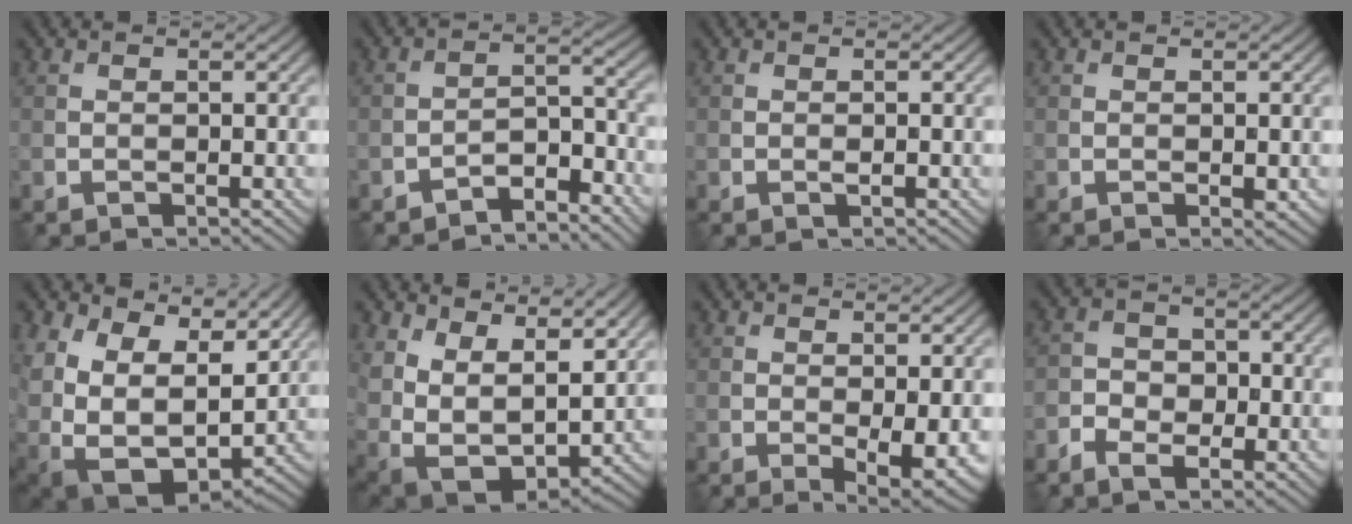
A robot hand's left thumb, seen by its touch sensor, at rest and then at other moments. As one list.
[{"total": 4.3, "force": [-3.5, 1.2, 2.1], "torque": [-0.032, 0.013, -0.067]}, {"total": 0.6, "force": [-0.2, 0.1, 0.6], "torque": [-0.011, -0.001, -0.003]}, {"total": 0.8, "force": [-0.3, 0.3, 0.7], "torque": [-0.011, -0.002, -0.002]}, {"total": 17.5, "force": [5.0, 12.8, 10.9], "torque": [-0.244, -0.012, 0.110]}, {"total": 14.3, "force": [6.1, 8.7, 9.5], "torque": [-0.211, -0.005, 0.123]}, {"total": 4.7, "force": [-1.1, 1.5, 4.3], "torque": [-0.068, -0.015, -0.010]}, {"total": 4.9, "force": [-2.6, 3.1, 2.7], "torque": [-0.047, -0.004, -0.055]}]